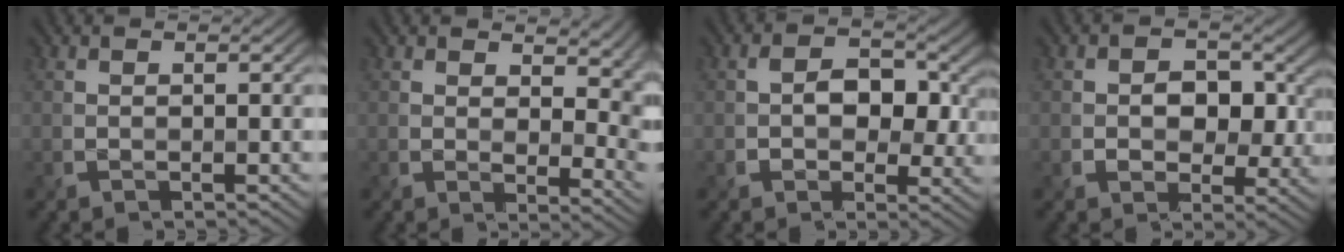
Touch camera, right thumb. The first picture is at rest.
{"total": 9.4, "force": [3.9, 5.2, 6.7], "torque": [-0.085, -0.016, 0.083]}
{"total": 5.8, "force": [0.5, 4.3, 3.9], "torque": [-0.060, -0.005, 0.001]}
{"total": 6.2, "force": [0.5, 5.0, 3.6], "torque": [-0.056, -0.011, 0.003]}